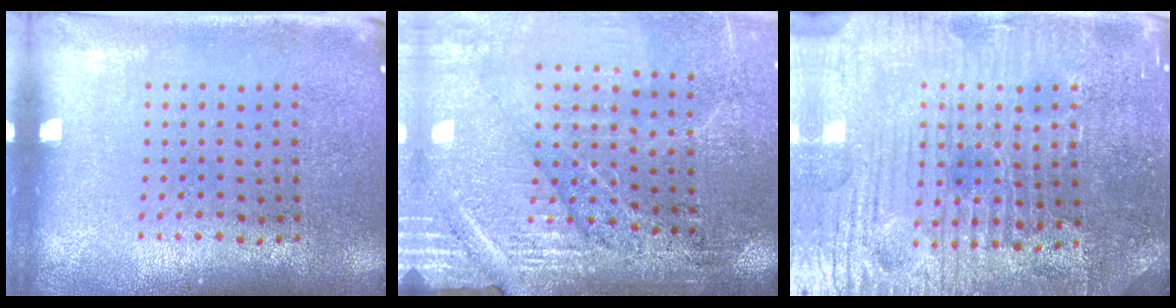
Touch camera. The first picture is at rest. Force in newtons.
{"total": 3.2, "press": 3.2, "slide": 0.2}
{"total": 5.3, "press": 5.0, "slide": 1.5}